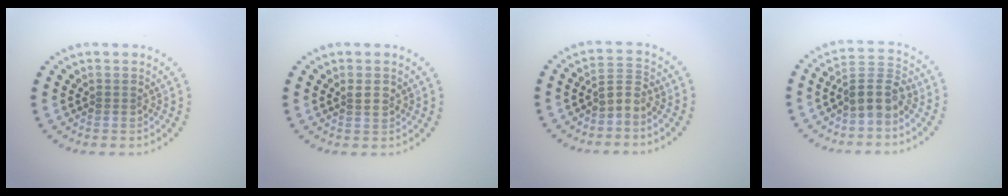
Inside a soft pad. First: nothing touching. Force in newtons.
{"total": 1.3, "press": 1.2, "slide": 0.5}
{"total": 1.9, "press": 1.4, "slide": 1.4}
{"total": 3.8, "press": 3.3, "slide": 1.9}